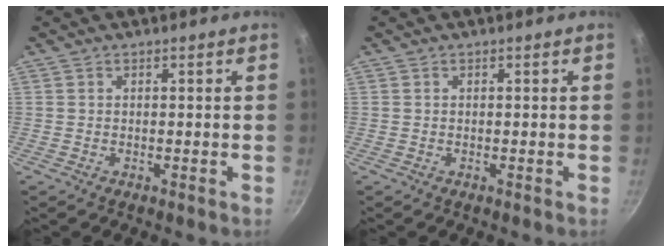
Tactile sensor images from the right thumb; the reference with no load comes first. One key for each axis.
{"total": 0.0}